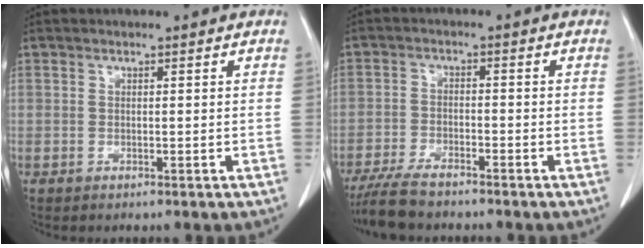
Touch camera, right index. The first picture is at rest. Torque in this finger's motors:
{"motor_torque": [0.60, -0.55, 0.19, 0.05]}